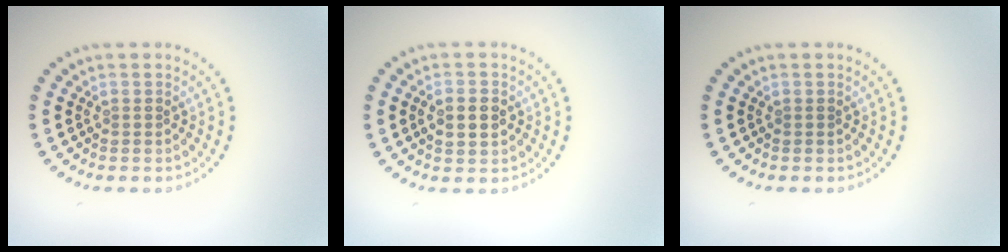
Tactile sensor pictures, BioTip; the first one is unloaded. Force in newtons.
{"total": 2.3, "press": 2.3, "slide": 0.2}
{"total": 0.0}